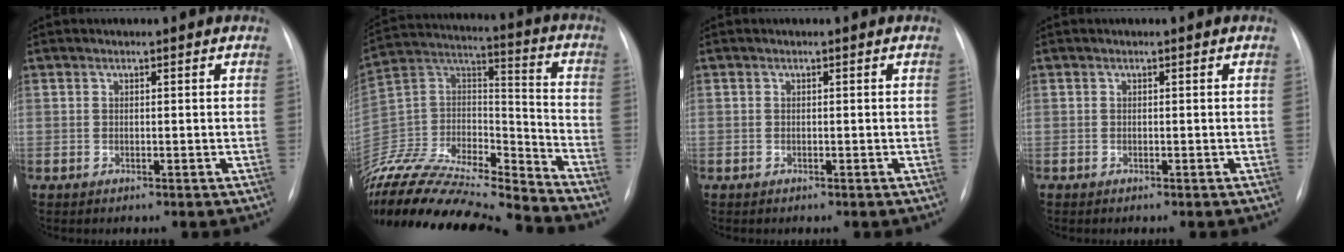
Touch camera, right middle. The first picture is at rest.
{"total": 24.5, "force": [-23.0, 1.7, 8.2], "torque": [-0.179, 0.006, -0.399]}
{"total": 0.0}
{"total": 0.0}